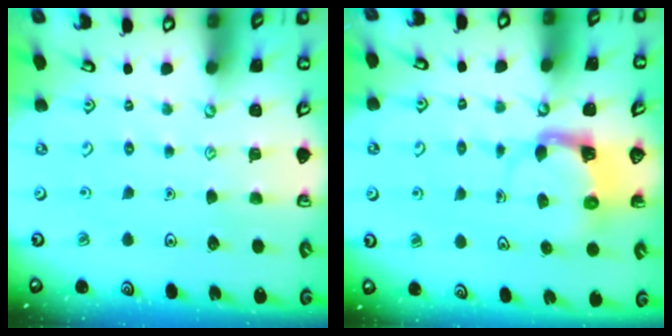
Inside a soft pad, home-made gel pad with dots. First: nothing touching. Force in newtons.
{"total": 3.9, "press": 3.9, "slide": 0.6}